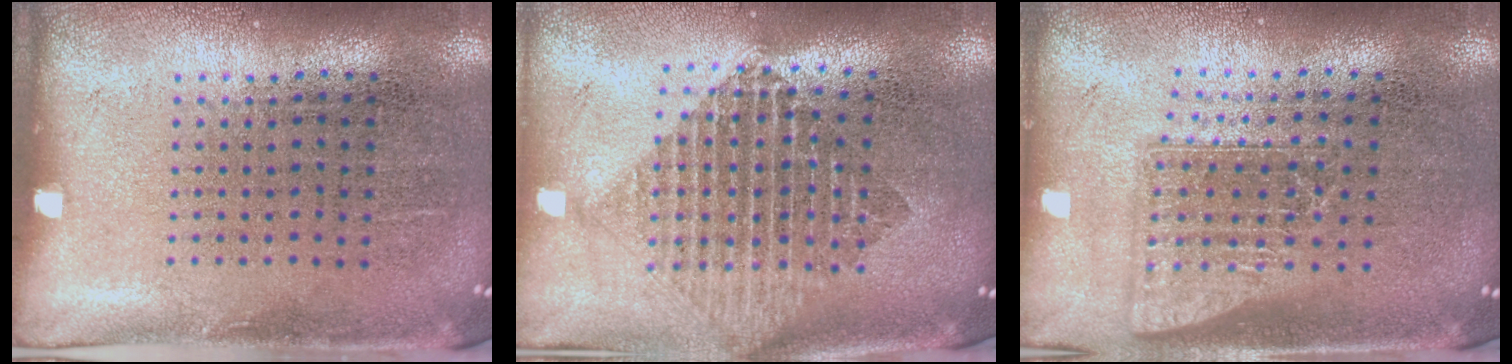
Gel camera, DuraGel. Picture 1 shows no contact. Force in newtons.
{"total": 2.0, "press": 1.6, "slide": 1.1}
{"total": 1.6, "press": 1.2, "slide": 1.0}